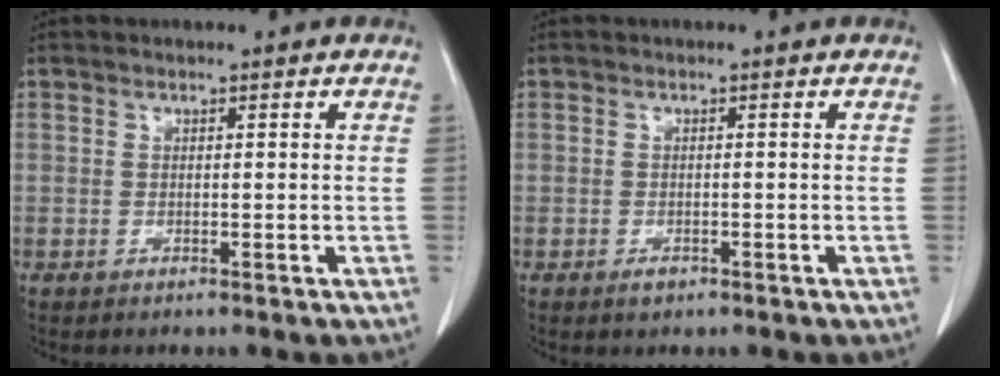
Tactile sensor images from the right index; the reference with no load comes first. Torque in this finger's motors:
{"motor_torque": [-0.08, 0.05, -0.14, -0.03]}